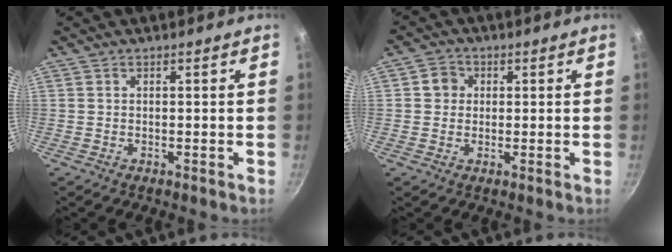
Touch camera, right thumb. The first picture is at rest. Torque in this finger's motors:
{"motor_torque": [-0.36, 0.39, -0.21, 0.06, 0.03]}